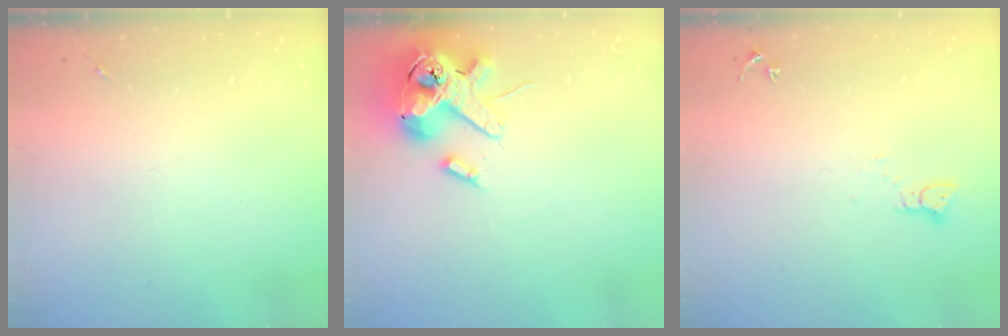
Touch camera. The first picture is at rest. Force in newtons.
{"total": 15.9, "press": 15.7, "slide": 2.7}
{"total": 3.3, "press": 3.3, "slide": 0.1}